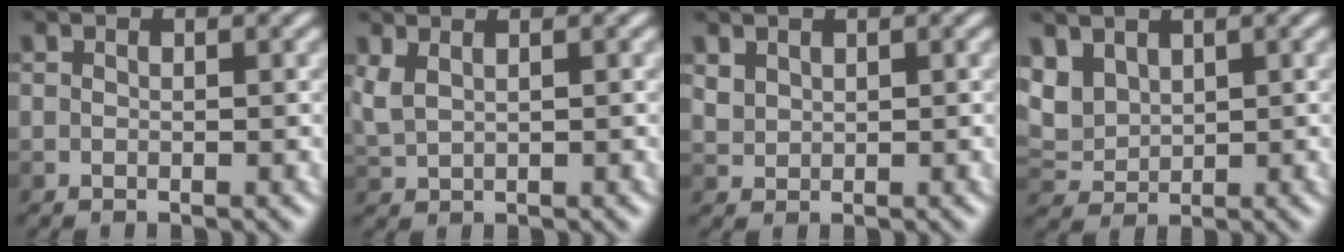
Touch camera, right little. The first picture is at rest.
{"total": 2.7, "force": [1.1, 1.2, 2.1], "torque": [-0.056, 0.001, 0.026]}
{"total": 1.6, "force": [0.9, 1.2, 0.6], "torque": [-0.026, -0.004, 0.020]}
{"total": 3.0, "force": [1.6, 2.1, 1.6], "torque": [-0.050, 0.002, 0.029]}